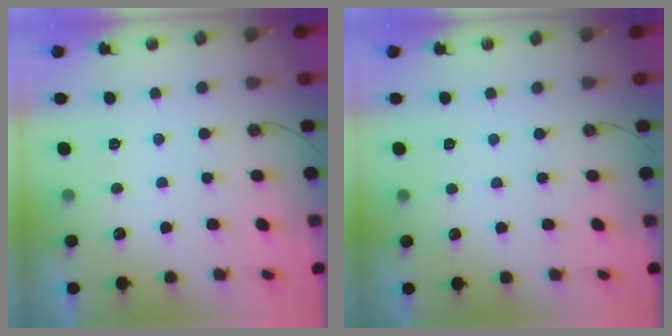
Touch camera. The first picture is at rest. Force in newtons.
{"total": 2.7, "press": 2.7, "slide": 0.5}